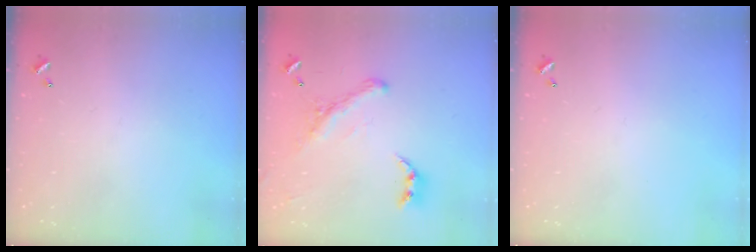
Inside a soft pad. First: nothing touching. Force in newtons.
{"total": 2.9, "press": 2.5, "slide": 1.4}
{"total": 0.0}